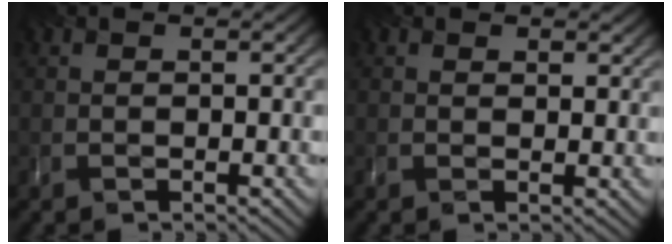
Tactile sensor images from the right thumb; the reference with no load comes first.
{"total": 1.7, "force": [1.3, 0.8, 0.8], "torque": [-0.016, -0.004, 0.025]}